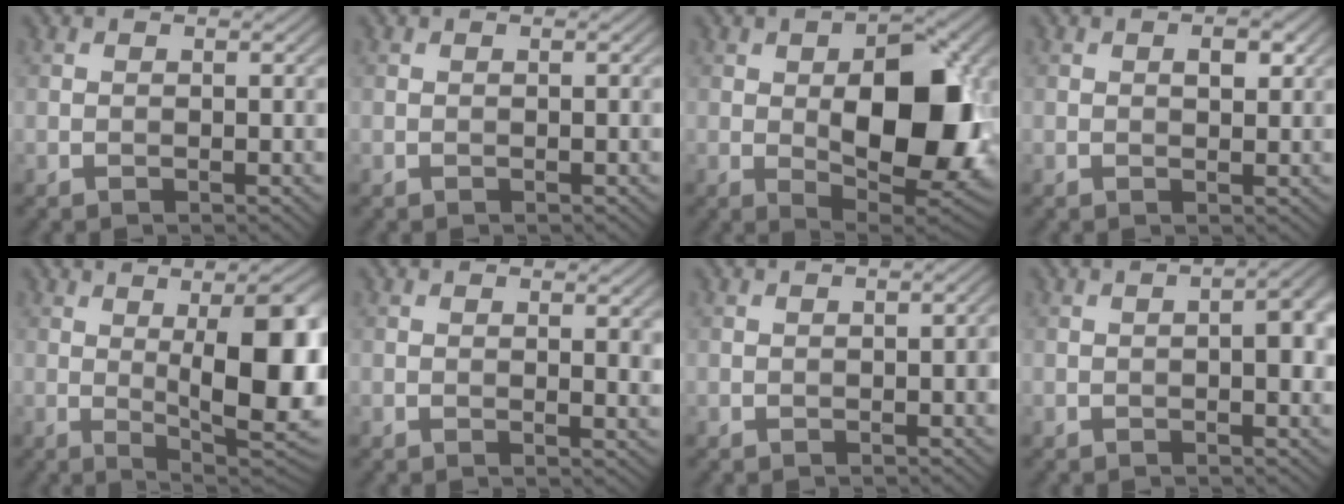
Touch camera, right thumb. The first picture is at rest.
{"total": 0.0}
{"total": 14.3, "force": [0.1, 7.4, 12.2], "torque": [-0.167, 0.001, 0.004]}
{"total": 1.9, "force": [0.6, 1.0, 1.5], "torque": [-0.020, -0.003, 0.009]}
{"total": 15.1, "force": [1.1, 4.9, 14.3], "torque": [-0.169, 0.012, 0.011]}
{"total": 2.0, "force": [0.7, 0.5, 1.8], "torque": [-0.025, -0.006, 0.014]}
{"total": 1.4, "force": [-0.2, 0.4, 1.3], "torque": [-0.017, 0.003, -0.003]}
{"total": 3.9, "force": [-0.2, 1.3, 3.7], "torque": [-0.052, 0.007, -0.006]}